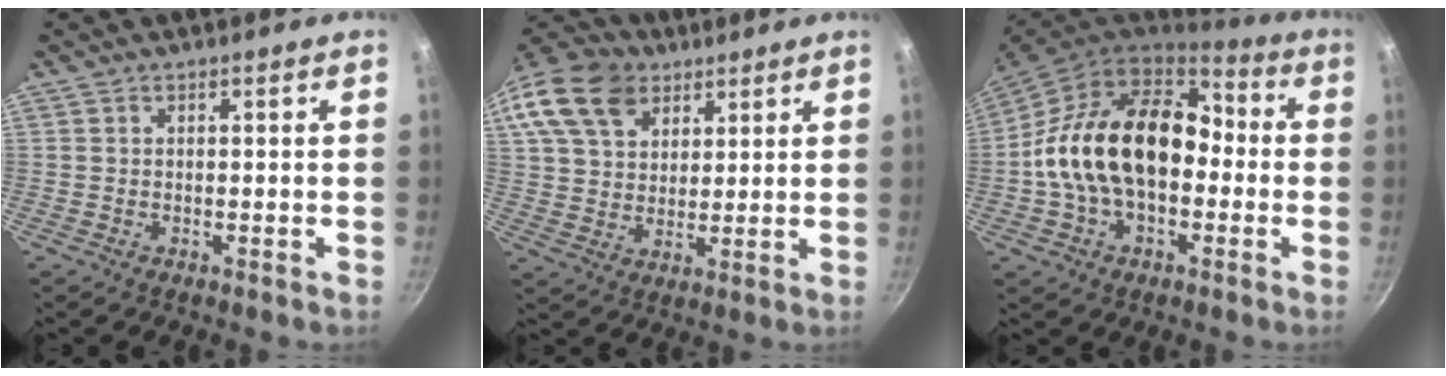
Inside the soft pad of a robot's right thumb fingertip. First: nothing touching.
{"total": 19.2, "force": [11.1, 12.9, 8.9], "torque": [-0.188, 0.008, 0.204]}
{"total": 21.3, "force": [-1.1, 14.2, 15.9], "torque": [-0.248, 0.047, -0.029]}